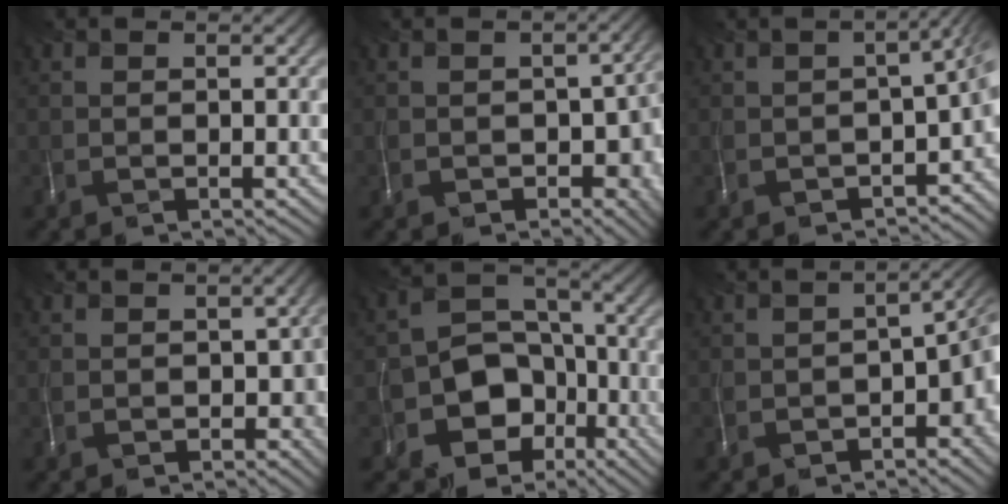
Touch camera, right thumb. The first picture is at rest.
{"total": 7.6, "force": [-2.6, 5.2, 4.9], "torque": [-0.070, -0.030, -0.031]}
{"total": 6.5, "force": [-2.6, 2.9, 5.2], "torque": [-0.073, -0.025, -0.036]}
{"total": 4.3, "force": [-2.0, 3.0, 2.5], "torque": [-0.037, -0.017, -0.029]}
{"total": 10.6, "force": [-5.2, 8.3, 3.9], "torque": [-0.058, -0.015, -0.105]}
{"total": 6.5, "force": [-2.6, 3.4, 4.9], "torque": [-0.065, -0.029, -0.037]}